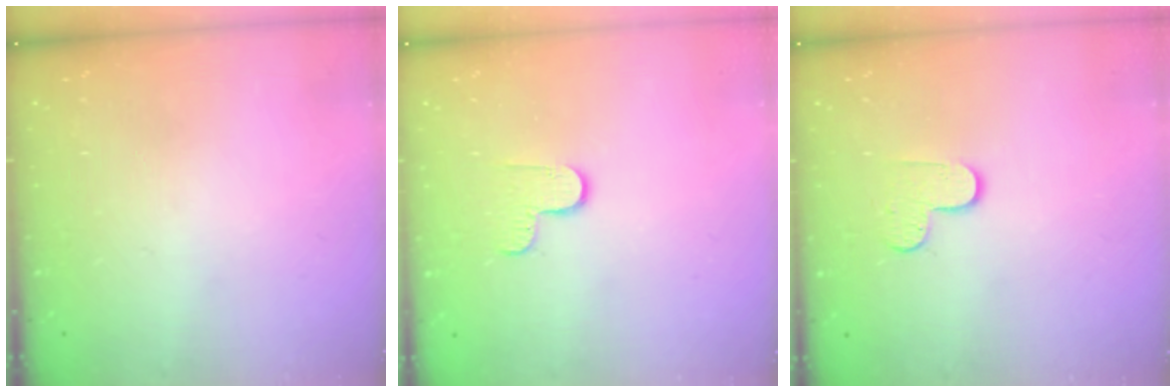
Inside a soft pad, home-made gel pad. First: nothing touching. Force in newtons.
{"total": 5.1, "press": 5.0, "slide": 0.5}
{"total": 7.4, "press": 7.4, "slide": 0.7}